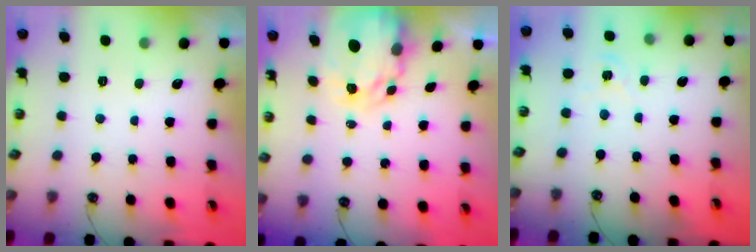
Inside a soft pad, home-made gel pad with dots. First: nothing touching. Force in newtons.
{"total": 6.3, "press": 6.3, "slide": 0.5}
{"total": 1.6, "press": 1.5, "slide": 0.3}